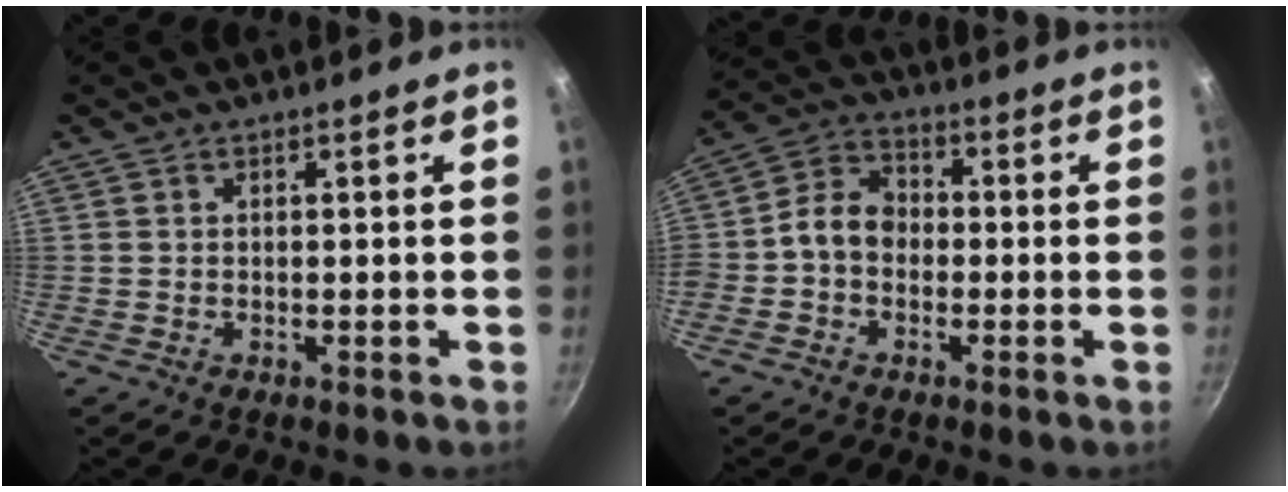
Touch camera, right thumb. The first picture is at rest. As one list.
[{"total": 7.3, "force": [-1.2, 5.8, 4.3], "torque": [-0.055, 0.026, -0.043]}]